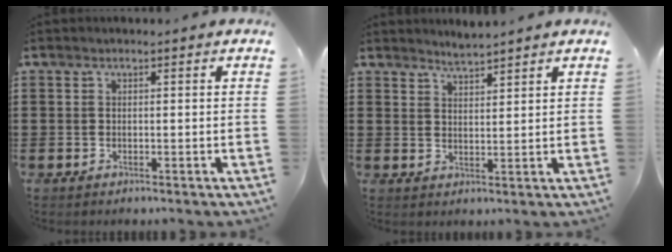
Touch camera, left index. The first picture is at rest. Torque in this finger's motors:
{"motor_torque": [0.51, -0.50, 0.00, 0.02]}